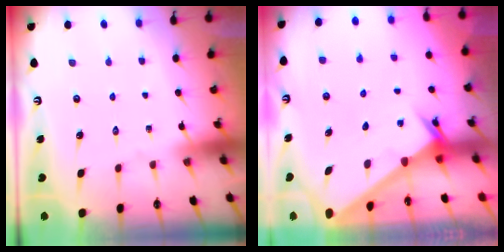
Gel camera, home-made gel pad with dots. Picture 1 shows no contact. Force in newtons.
{"total": 2.0, "press": 2.0, "slide": 0.2}